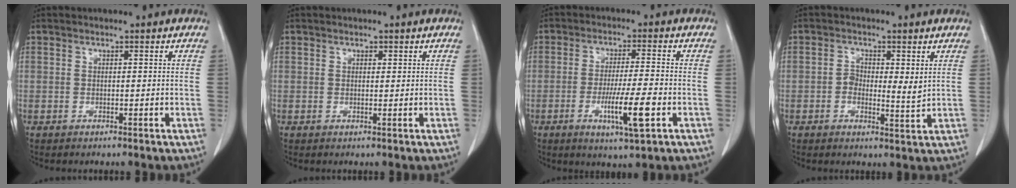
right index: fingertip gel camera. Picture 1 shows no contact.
{"total": 0.6, "force": [0.3, 0.4, 0.3], "torque": [-0.004, -0.002, 0.004]}
{"total": 8.3, "force": [-2.9, 0.2, 7.8], "torque": [-0.135, -0.016, -0.048]}
{"total": 4.0, "force": [0.6, 1.9, 3.5], "torque": [-0.052, -0.001, 0.006]}